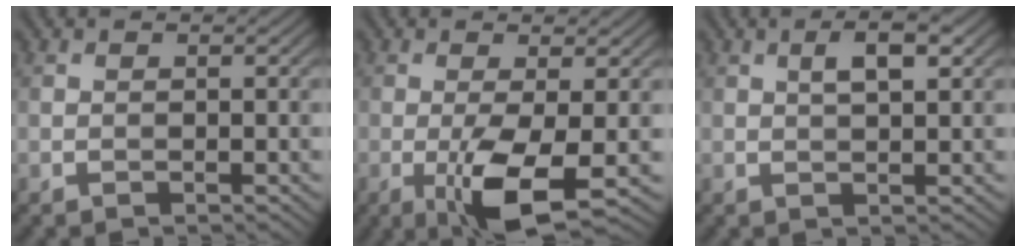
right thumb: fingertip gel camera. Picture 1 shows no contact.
{"total": 6.9, "force": [-2.1, 1.6, 6.4], "torque": [-0.122, -0.002, -0.038]}
{"total": 3.3, "force": [1.2, 0.9, 2.9], "torque": [-0.051, 0.006, 0.020]}